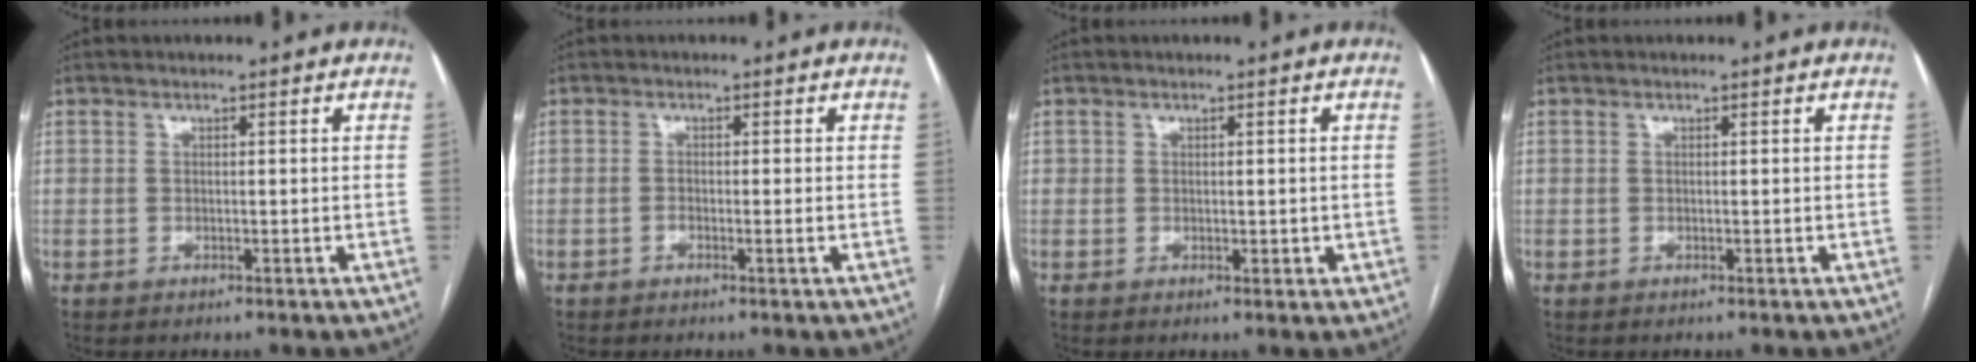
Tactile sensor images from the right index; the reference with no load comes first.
{"total": 1.3, "force": [-0.5, 0.2, 1.2], "torque": [-0.020, 0.001, -0.008]}
{"total": 1.8, "force": [0.0, 1.3, 1.3], "torque": [-0.017, 0.005, 0.004]}
{"total": 0.0}